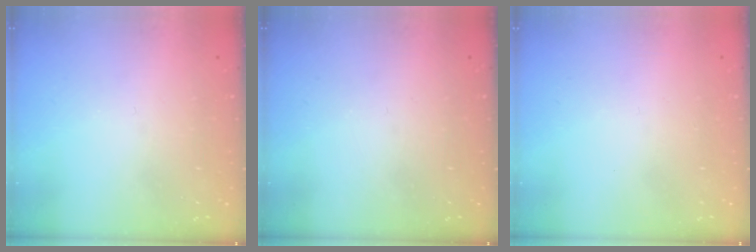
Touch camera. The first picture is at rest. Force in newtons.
{"total": 0.0}
{"total": 1.6, "press": 1.6, "slide": 0.1}